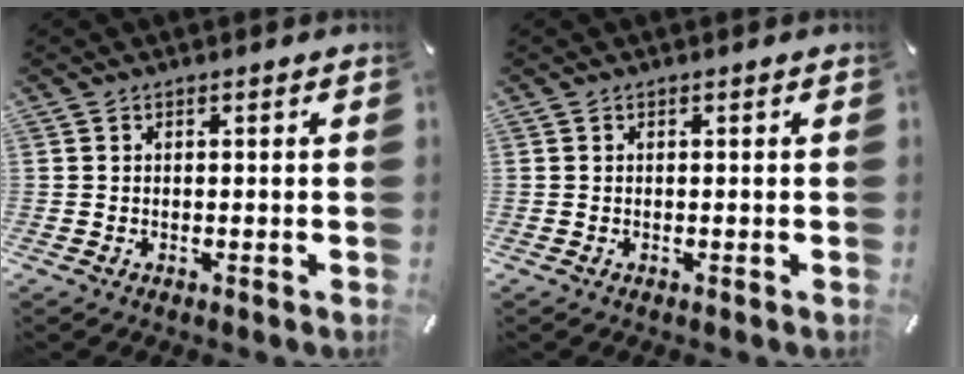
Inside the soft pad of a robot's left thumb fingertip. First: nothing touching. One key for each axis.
{"total": 0.0}